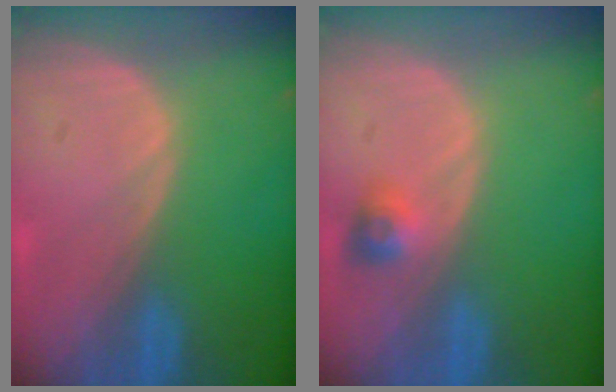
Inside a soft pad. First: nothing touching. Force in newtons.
{"total": 2.9, "press": 2.6, "slide": 1.2}